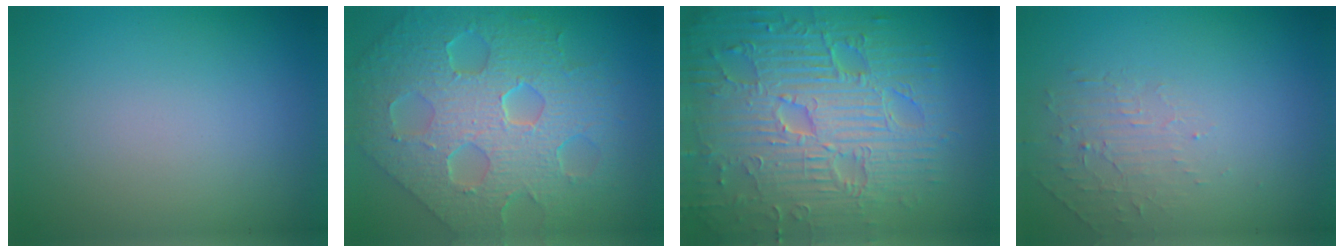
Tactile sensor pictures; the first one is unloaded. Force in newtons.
{"total": 9.8, "press": 6.8, "slide": 7.0}
{"total": 11.0, "press": 7.2, "slide": 8.3}
{"total": 1.8, "press": 0.5, "slide": 1.7}